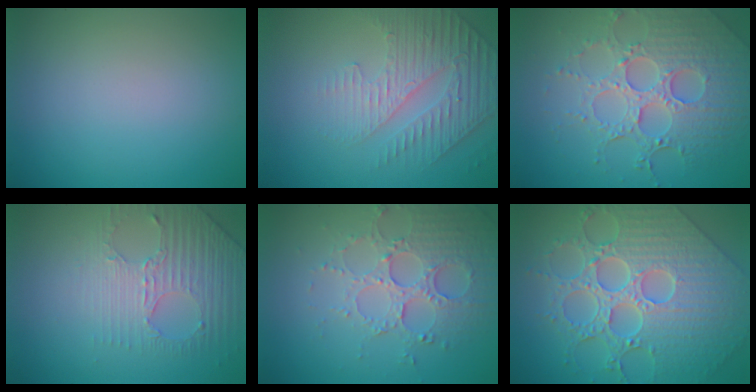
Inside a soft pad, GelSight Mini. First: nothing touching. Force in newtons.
{"total": 4.7, "press": 3.3, "slide": 3.4}
{"total": 6.7, "press": 5.2, "slide": 4.2}
{"total": 4.5, "press": 3.1, "slide": 3.2}
{"total": 5.3, "press": 3.7, "slide": 3.7}
{"total": 8.9, "press": 7.2, "slide": 5.2}